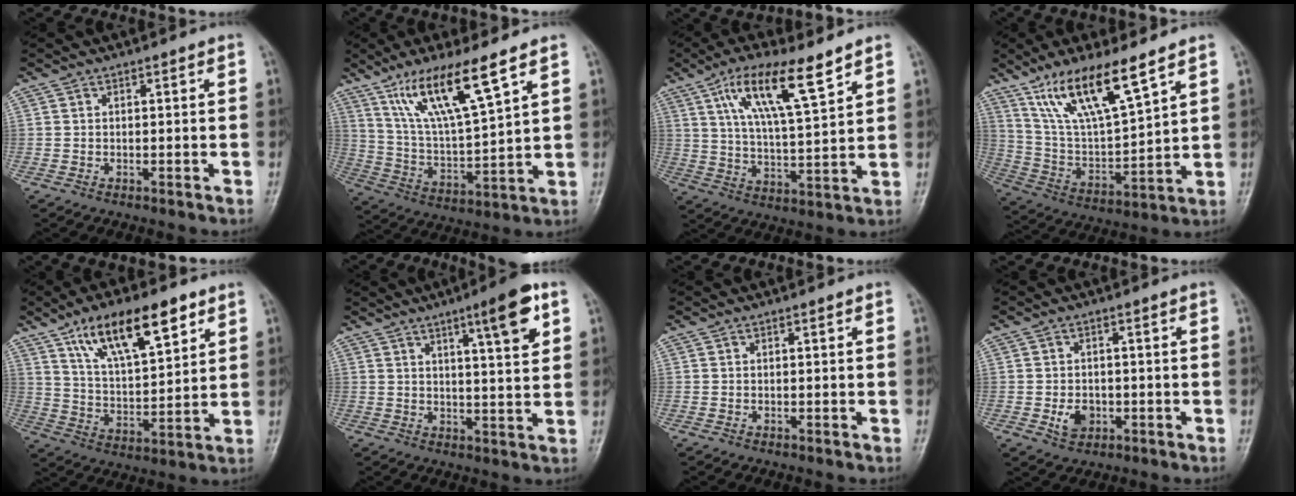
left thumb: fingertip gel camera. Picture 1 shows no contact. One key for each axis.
{"total": 14.4, "fx": 8.9, "fy": 2.5, "fz": 11.1, "tx": -0.205, "ty": -0.040, "tz": 0.181}
{"total": 13.3, "fx": 7.7, "fy": 3.1, "fz": 10.4, "tx": -0.178, "ty": -0.027, "tz": 0.143}
{"total": 15.7, "fx": 10.3, "fy": 3.7, "fz": 11.2, "tx": -0.199, "ty": -0.045, "tz": 0.211}
{"total": 16.1, "fx": 9.1, "fy": 6.0, "fz": 11.8, "tx": -0.173, "ty": -0.033, "tz": 0.164}
{"total": 9.2, "fx": 4.6, "fy": 1.4, "fz": 7.9, "tx": -0.109, "ty": -0.021, "tz": 0.065}
{"total": 0.0}
{"total": 4.0, "fx": -1.0, "fy": 3.1, "fz": 2.3, "tx": -0.026, "ty": 0.003, "tz": -0.012}